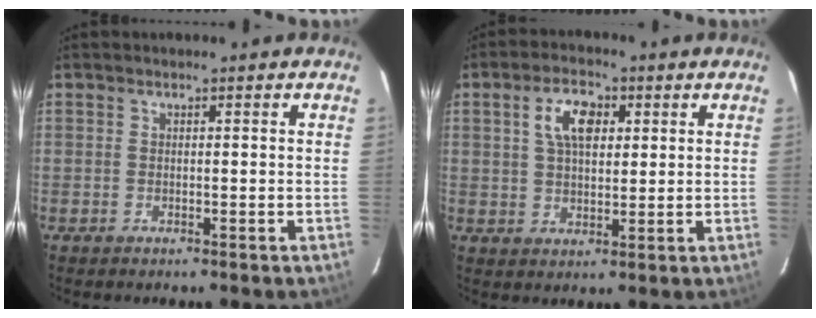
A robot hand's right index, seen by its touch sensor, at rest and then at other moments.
{"total": 7.0, "force": [2.3, 3.9, 5.4], "torque": [-0.098, 0.018, 0.043]}